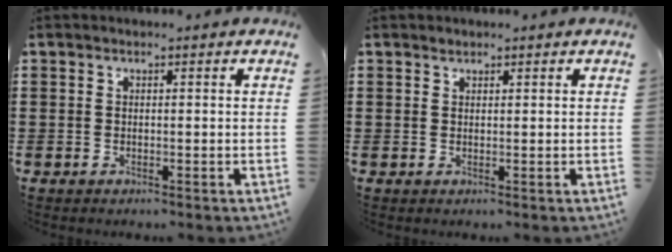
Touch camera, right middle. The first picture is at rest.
{"total": 0.9, "force": [0.9, 0.2, 0.0], "torque": [-0.001, 0.001, 0.017]}